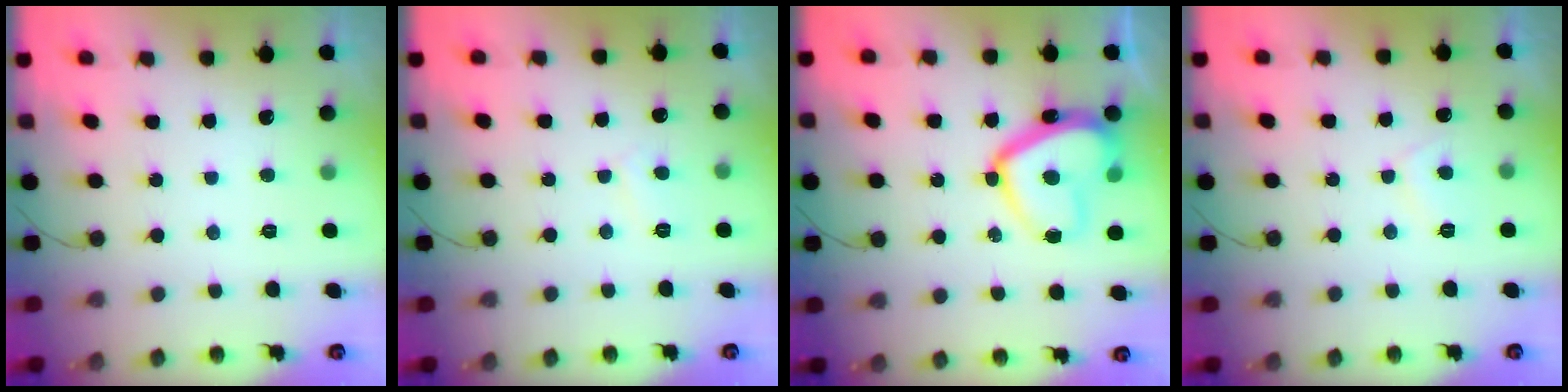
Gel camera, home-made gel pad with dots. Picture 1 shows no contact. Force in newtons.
{"total": 4.2, "press": 4.2, "slide": 0.4}
{"total": 15.5, "press": 15.4, "slide": 1.4}
{"total": 2.6, "press": 2.5, "slide": 0.8}